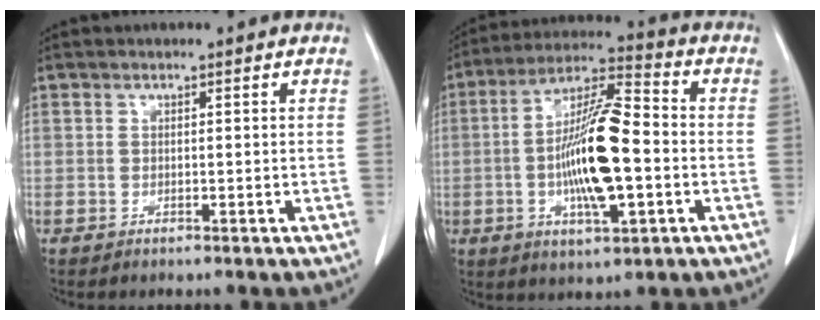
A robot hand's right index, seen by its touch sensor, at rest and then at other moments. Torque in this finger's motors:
{"motor_torque": [2.14, 0.00, 0.71, 0.15]}